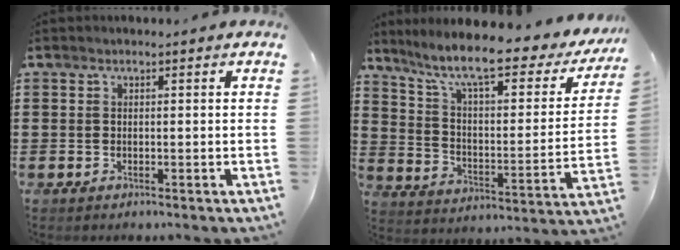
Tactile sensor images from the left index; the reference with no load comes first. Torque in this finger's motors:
{"motor_torque": [2.14, 0.00, 0.94, 0.21]}